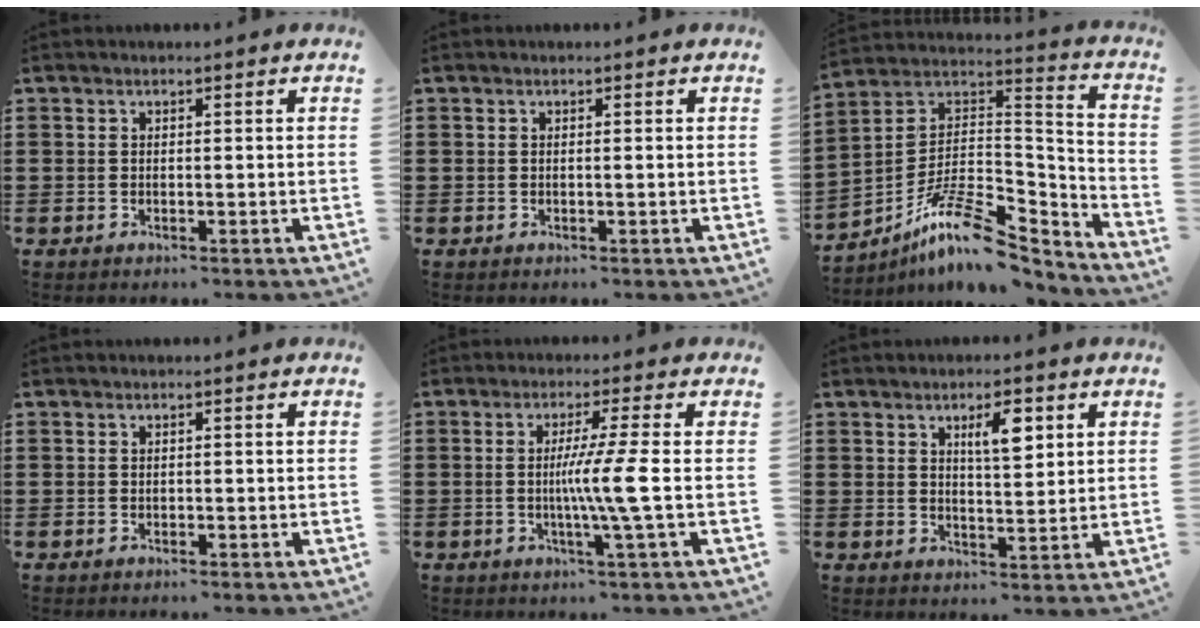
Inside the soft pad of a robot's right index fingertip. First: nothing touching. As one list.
[{"total": 0.0}, {"total": 13.2, "force": [-9.2, 4.6, 8.3], "torque": [-0.158, 0.029, -0.172]}, {"total": 0.0}, {"total": 6.8, "force": [-0.5, -1.2, 6.7], "torque": [-0.119, -0.013, -0.016]}, {"total": 4.9, "force": [2.2, 1.6, 4.1], "torque": [-0.070, 0.003, 0.033]}]